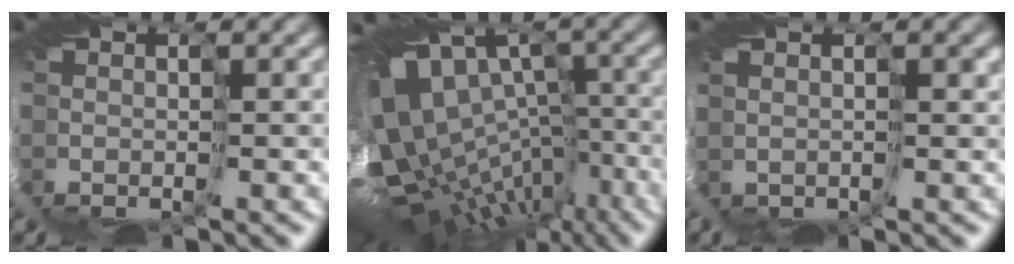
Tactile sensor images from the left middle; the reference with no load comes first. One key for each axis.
{"total": 13.6, "fx": -3.0, "fy": 8.8, "fz": 9.9, "tx": -0.186, "ty": 0.023, "tz": 0.002}
{"total": 0.7, "fx": 0.6, "fy": 0.1, "fz": 0.2, "tx": 0.000, "ty": 0.011, "tz": 0.016}